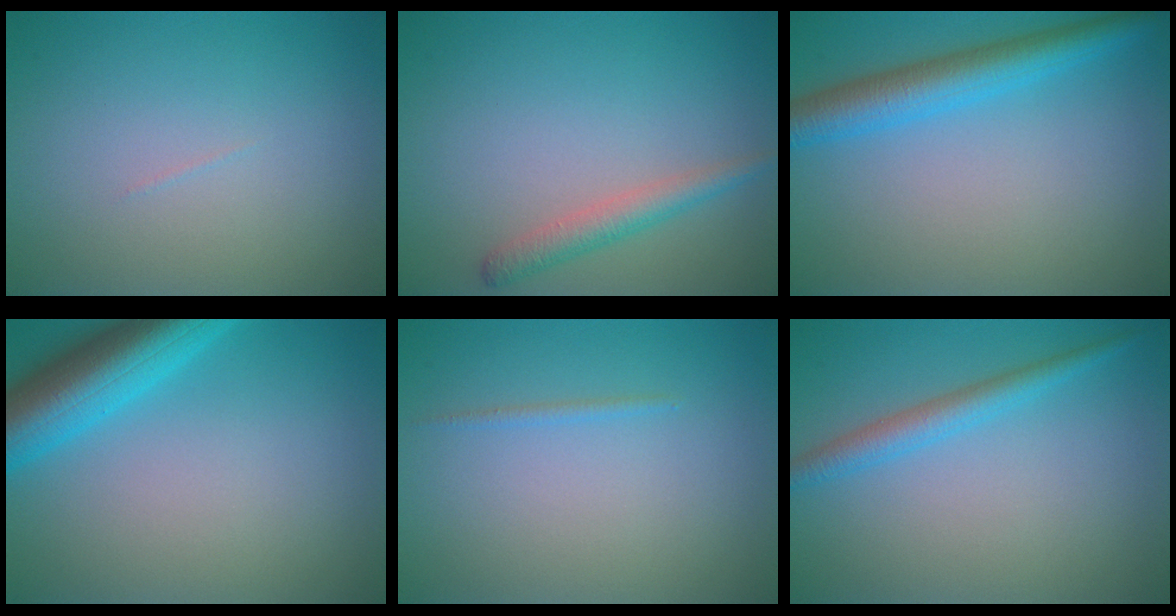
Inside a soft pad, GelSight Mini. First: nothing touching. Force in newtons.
{"total": 2.2, "press": 2.2, "slide": 0.1}
{"total": 4.9, "press": 4.9, "slide": 0.1}
{"total": 7.5, "press": 7.5, "slide": 0.4}
{"total": 0.6, "press": 0.6, "slide": 0.1}
{"total": 2.5, "press": 2.5, "slide": 0.1}